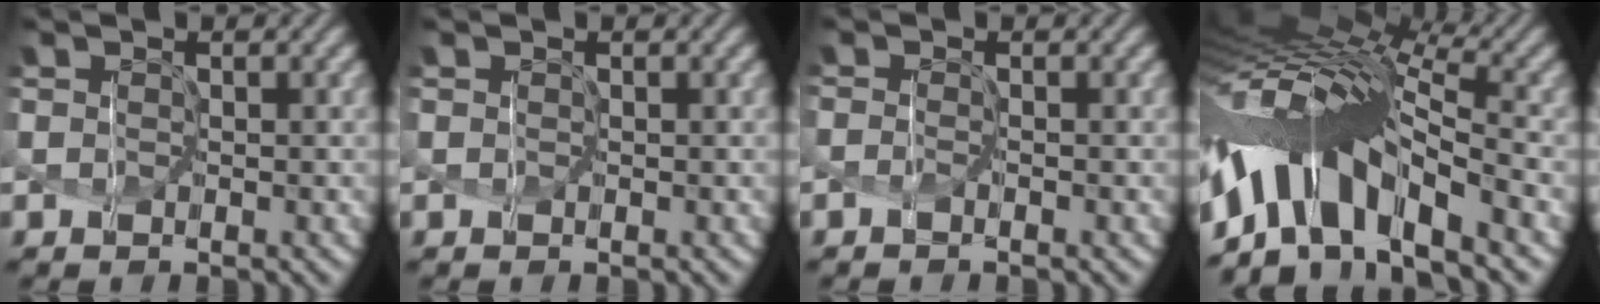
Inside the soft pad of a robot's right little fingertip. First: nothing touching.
{"total": 0.0}
{"total": 1.1, "force": [-0.6, -0.8, -0.3], "torque": [-0.019, -0.004, -0.001]}
{"total": 10.1, "force": [-3.2, 3.9, 8.7], "torque": [-0.185, 0.008, -0.046]}